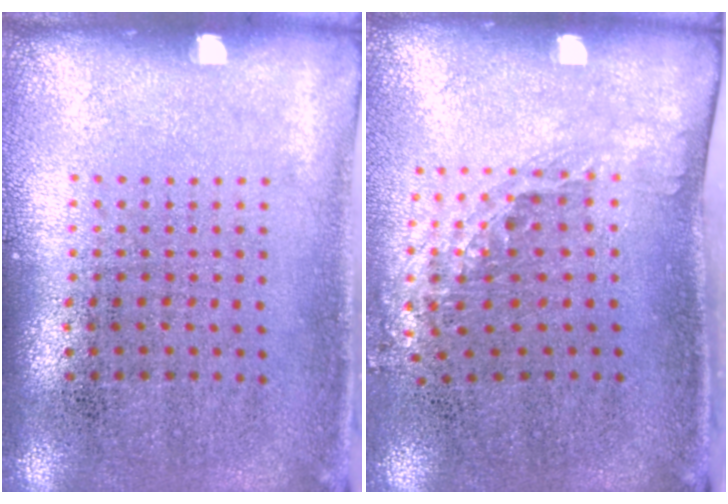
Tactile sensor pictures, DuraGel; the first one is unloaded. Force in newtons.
{"total": 1.5, "press": 1.1, "slide": 1.0}